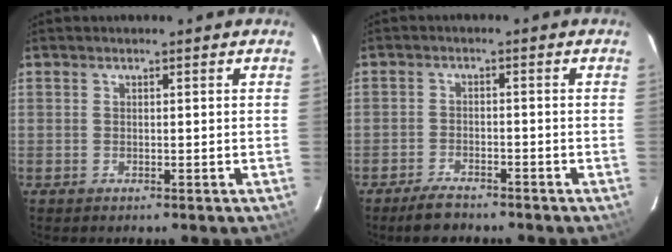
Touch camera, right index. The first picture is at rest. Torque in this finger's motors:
{"motor_torque": [0.22, -0.18, 0.01, 0.03]}